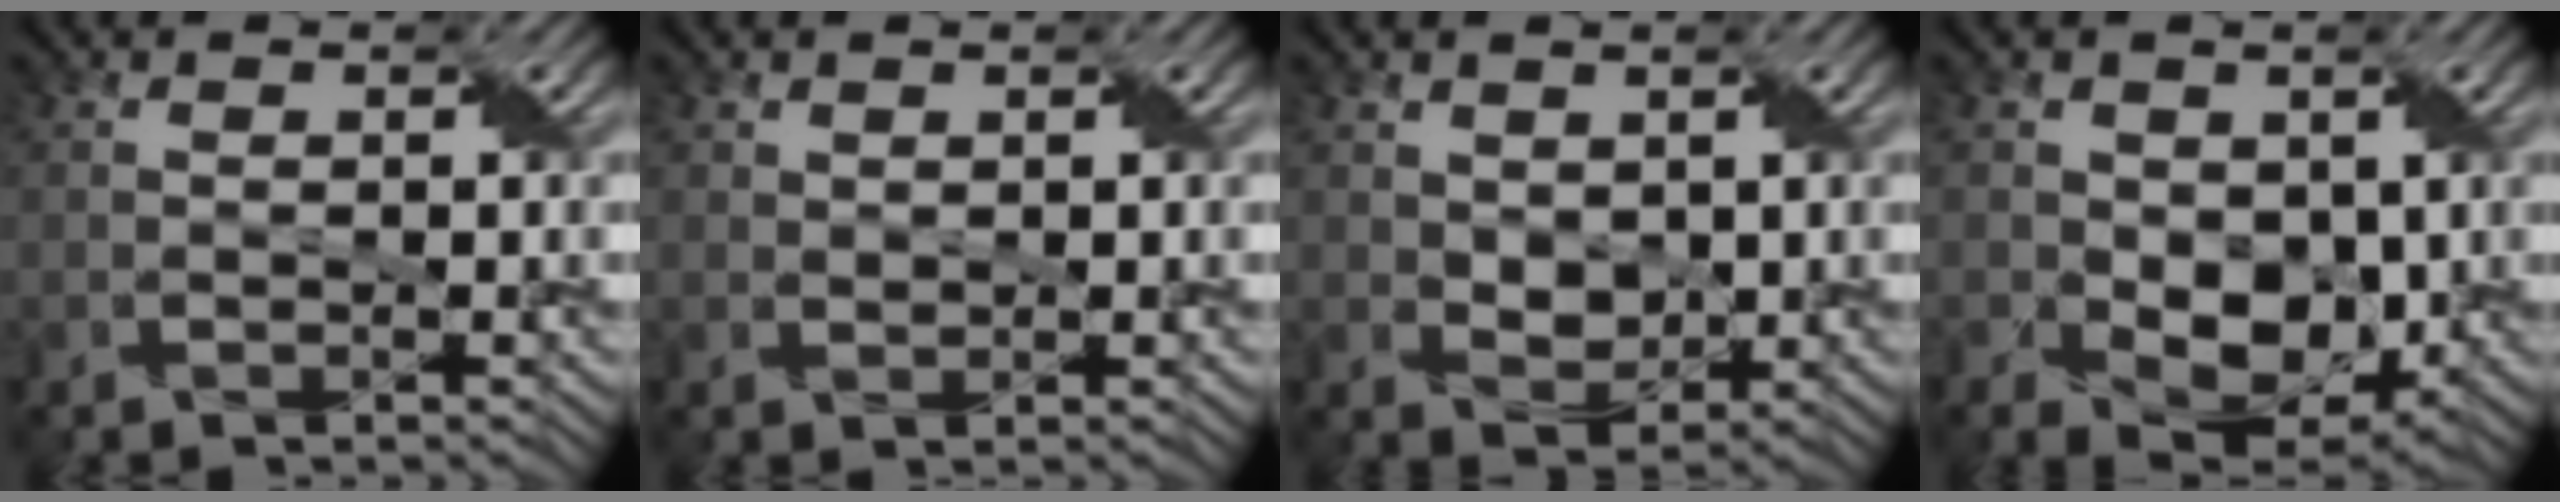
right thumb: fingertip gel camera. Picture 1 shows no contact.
{"total": 0.8, "force": [0.7, 0.3, 0.1], "torque": [-0.006, 0.000, 0.014]}
{"total": 2.9, "force": [1.1, 2.1, 1.7], "torque": [-0.036, -0.005, 0.021]}
{"total": 6.2, "force": [-0.5, 4.5, 4.2], "torque": [-0.082, -0.022, -0.001]}